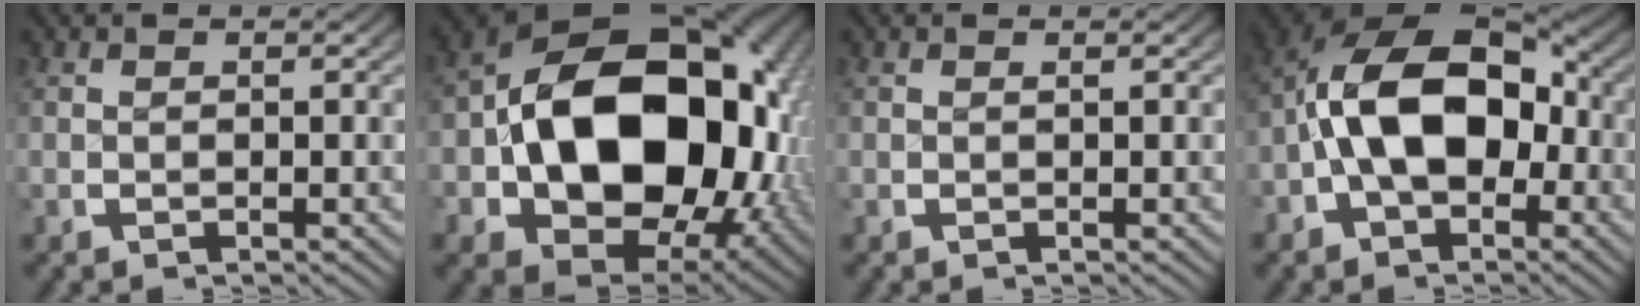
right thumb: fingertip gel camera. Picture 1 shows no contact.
{"total": 24.4, "force": [-1.2, 16.3, 18.1], "torque": [-0.340, -0.075, 0.001]}
{"total": 0.0}
{"total": 13.0, "force": [-1.1, 8.5, 9.8], "torque": [-0.193, -0.027, -0.013]}